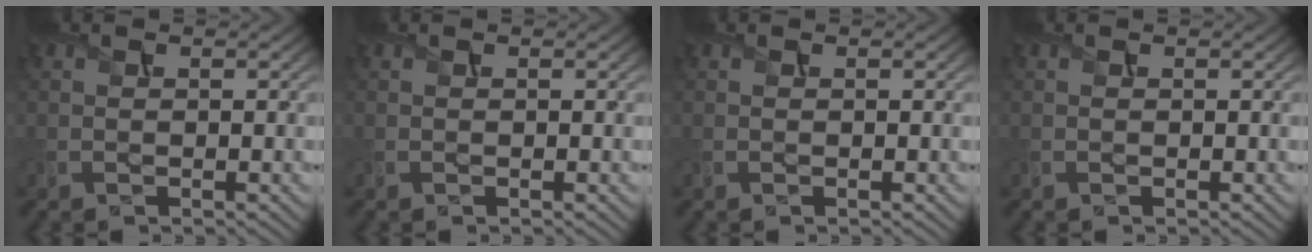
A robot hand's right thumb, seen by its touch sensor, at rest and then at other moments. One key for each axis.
{"total": 0.0}
{"total": 0.0}
{"total": 0.0}